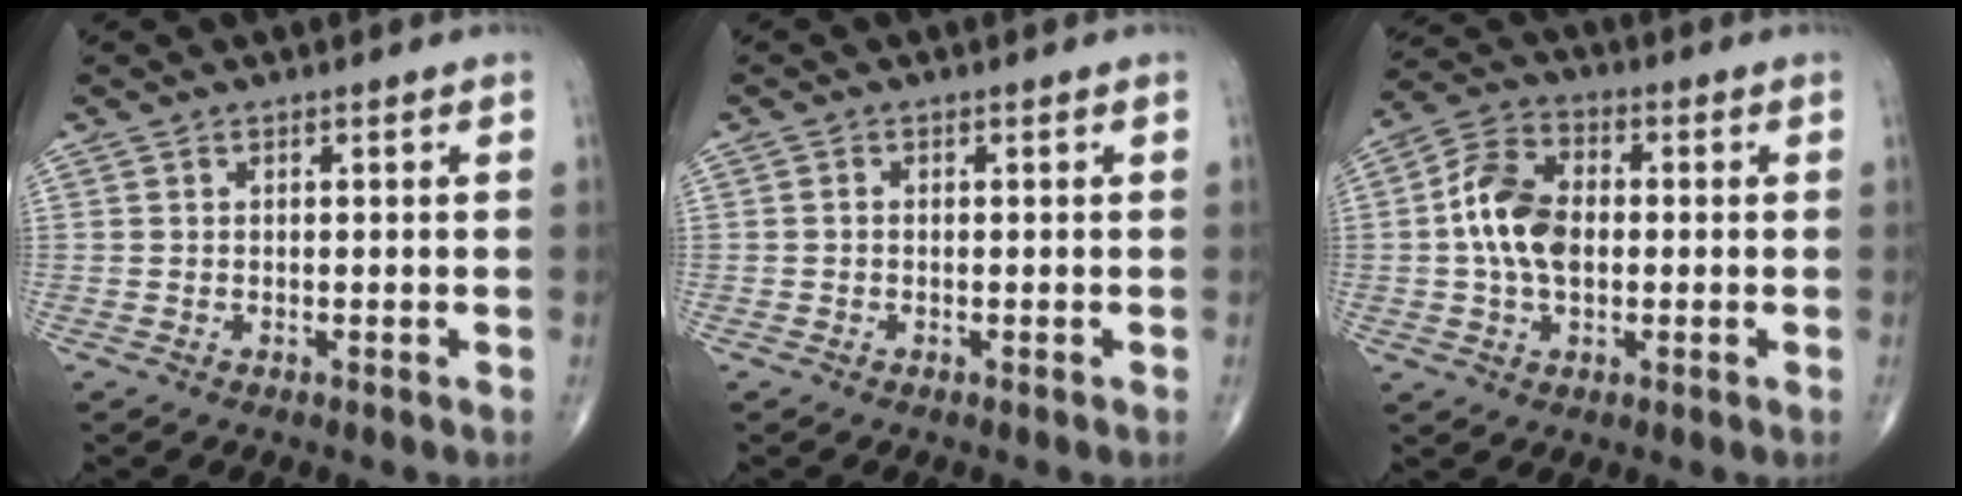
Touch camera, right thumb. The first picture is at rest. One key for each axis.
{"total": 0.5, "fx": -0.1, "fy": 0.4, "fz": 0.3, "tx": -0.004, "ty": 0.001, "tz": -0.006}
{"total": 10.7, "fx": -0.2, "fy": 6.9, "fz": 8.2, "tx": -0.152, "ty": 0.023, "tz": -0.011}